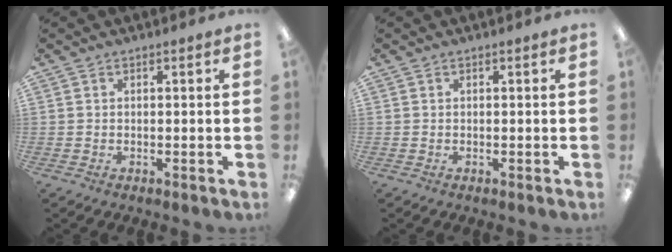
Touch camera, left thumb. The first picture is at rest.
{"total": 0.0}